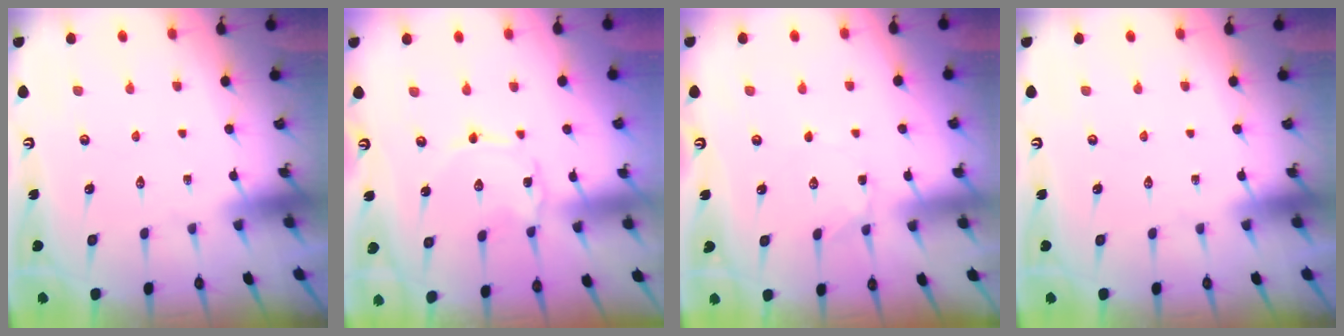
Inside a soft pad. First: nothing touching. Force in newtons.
{"total": 1.3, "press": 1.3, "slide": 0.1}
{"total": 2.2, "press": 2.2, "slide": 0.6}
{"total": 0.0}